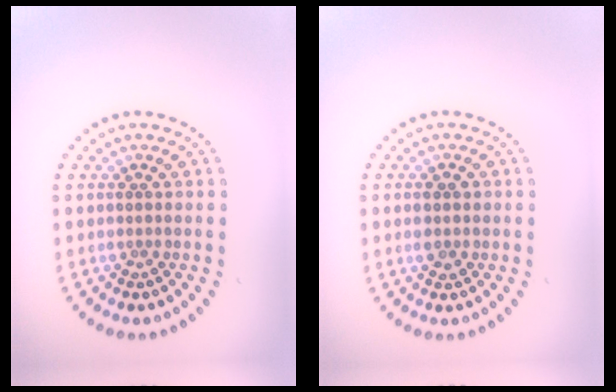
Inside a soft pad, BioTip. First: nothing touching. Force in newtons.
{"total": 2.0, "press": 2.0, "slide": 0.1}